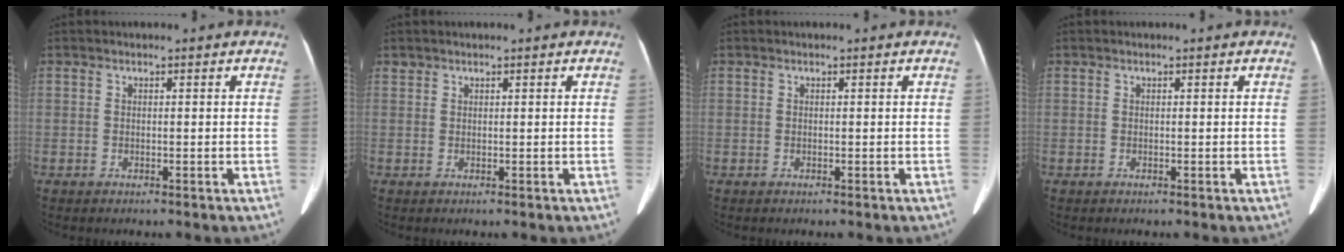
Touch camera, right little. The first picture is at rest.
{"total": 0.5, "force": [0.5, 0.3, 0.0], "torque": [-0.001, 0.006, 0.010]}
{"total": 0.0}
{"total": 0.0}